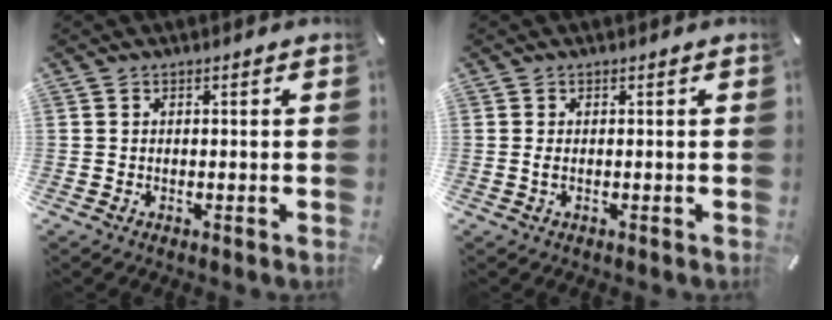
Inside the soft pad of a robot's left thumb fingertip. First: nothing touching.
{"total": 1.0, "force": [-0.1, 0.3, 0.9], "torque": [-0.019, -0.001, -0.001]}